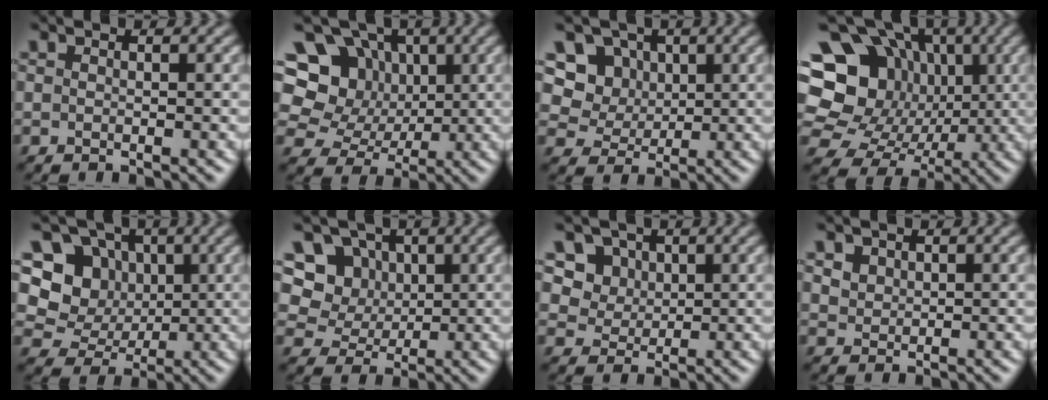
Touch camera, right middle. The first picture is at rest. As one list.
[{"total": 12.7, "force": [4.1, 10.7, 5.4], "torque": [-0.130, 0.037, 0.072]}, {"total": 7.8, "force": [3.3, 6.3, 3.0], "torque": [-0.054, 0.005, 0.046]}, {"total": 18.4, "force": [3.3, 15.8, 8.7], "torque": [-0.173, 0.051, 0.032]}, {"total": 6.7, "force": [1.6, 5.8, 2.8], "torque": [-0.051, 0.009, 0.009]}, {"total": 9.0, "force": [3.5, 7.5, 3.5], "torque": [-0.071, 0.014, 0.047]}, {"total": 5.4, "force": [2.7, 4.2, 2.0], "torque": [-0.045, -0.009, 0.052]}, {"total": 1.9, "force": [1.2, 1.4, 0.6], "torque": [-0.018, -0.002, 0.030]}]